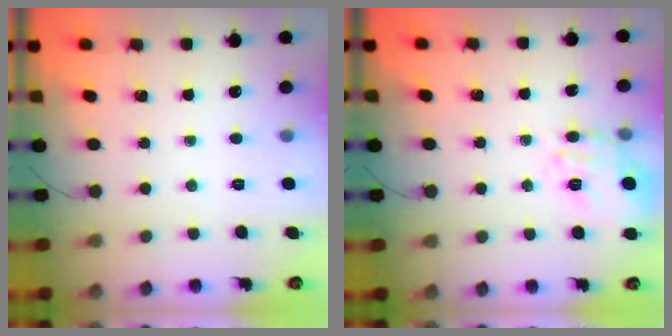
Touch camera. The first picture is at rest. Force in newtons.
{"total": 6.7, "press": 6.6, "slide": 1.1}